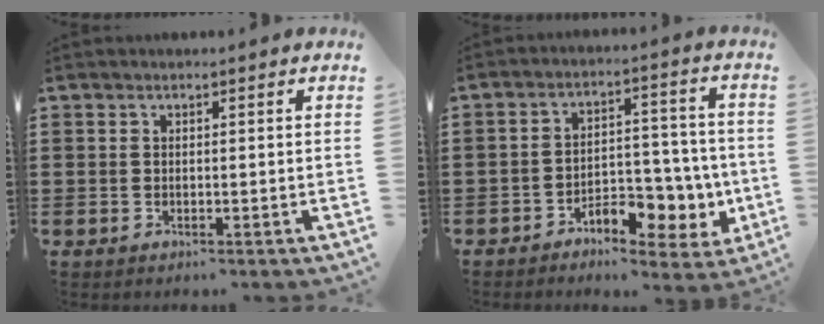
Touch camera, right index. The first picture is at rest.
{"total": 7.3, "force": [-3.7, 4.4, 4.6], "torque": [-0.060, 0.017, -0.067]}